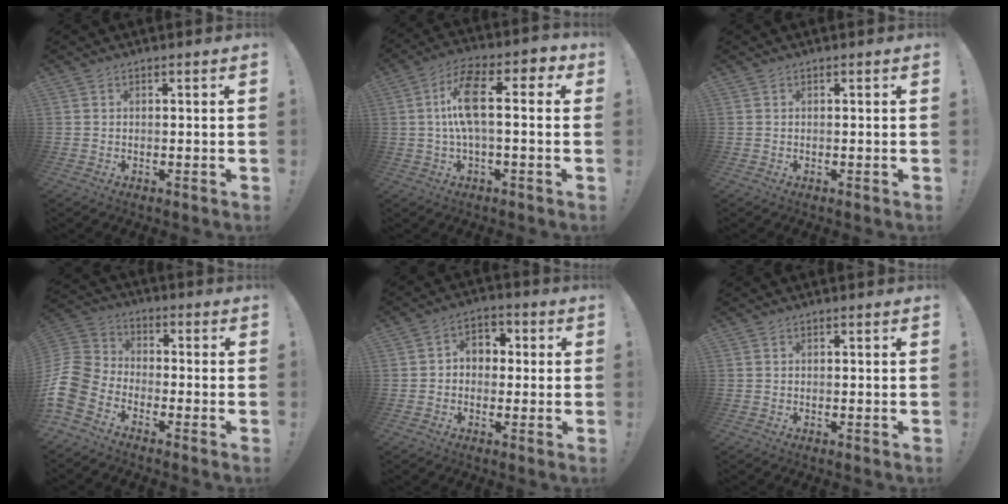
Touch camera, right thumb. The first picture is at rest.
{"total": 13.8, "force": [2.2, 5.5, 12.5], "torque": [-0.224, 0.012, 0.031]}
{"total": 0.0}
{"total": 12.1, "force": [-7.4, 7.6, 5.9], "torque": [-0.131, 0.040, -0.134]}
{"total": 5.8, "force": [-0.2, 5.1, 2.9], "torque": [-0.040, 0.018, -0.002]}
{"total": 0.0}